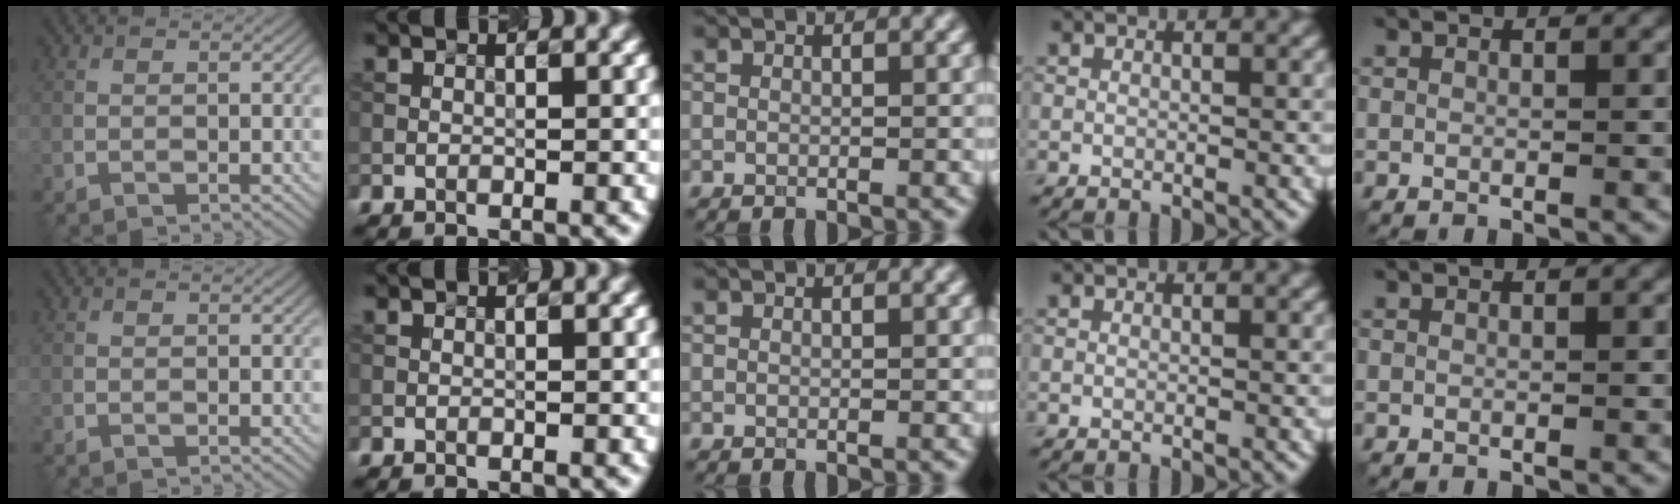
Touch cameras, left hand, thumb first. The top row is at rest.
{}